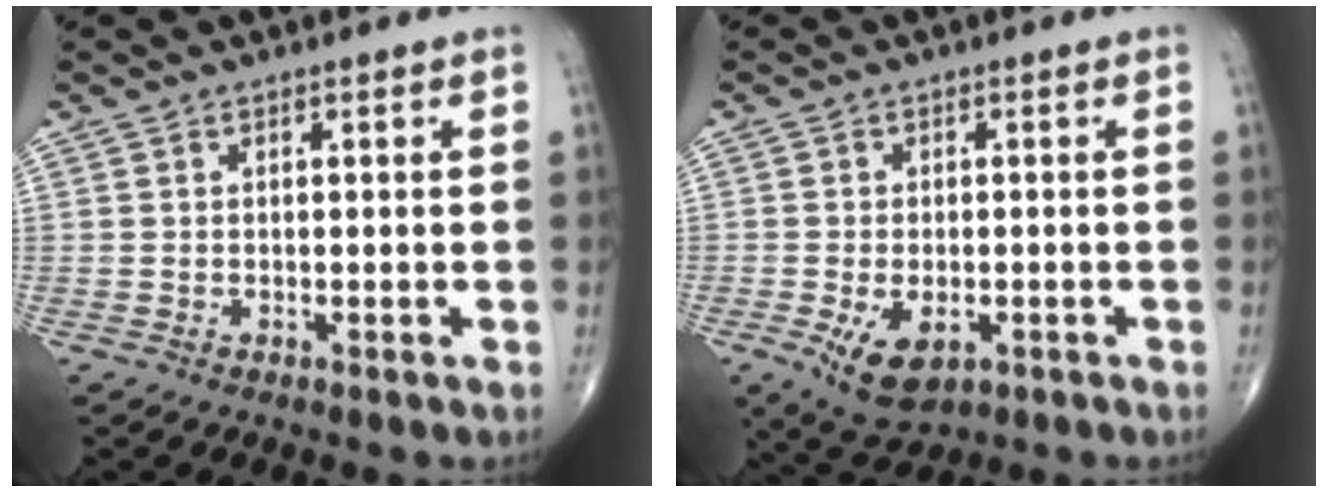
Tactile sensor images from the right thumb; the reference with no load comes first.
{"total": 7.2, "force": [-2.5, 4.0, 5.4], "torque": [-0.084, -0.002, -0.030]}